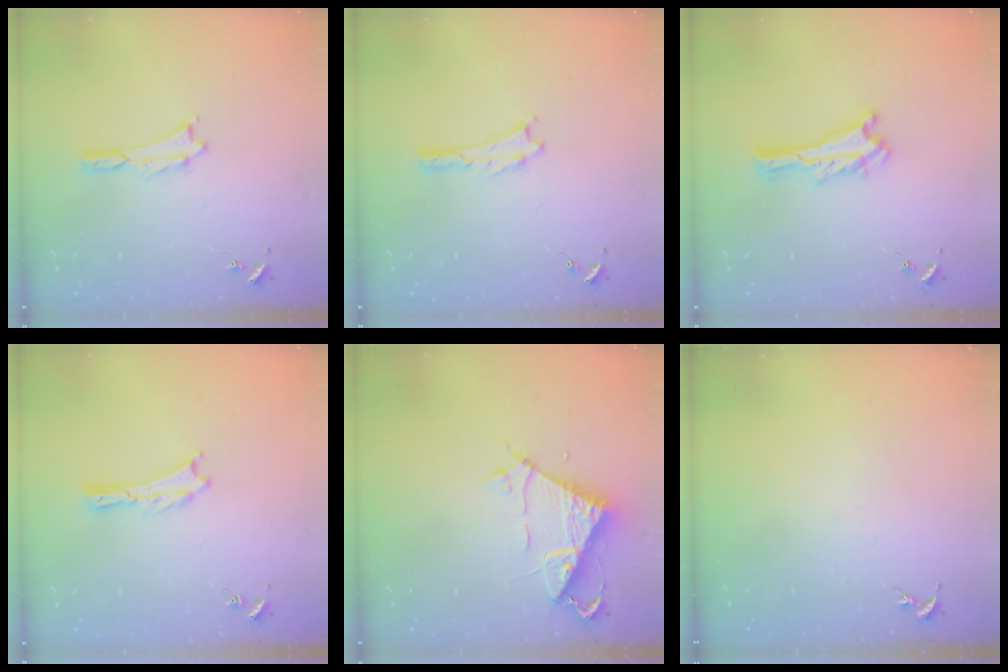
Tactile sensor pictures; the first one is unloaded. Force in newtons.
{"total": 0.0}
{"total": 0.0}
{"total": 0.0}
{"total": 7.1, "press": 7.0, "slide": 0.5}
{"total": 0.0}